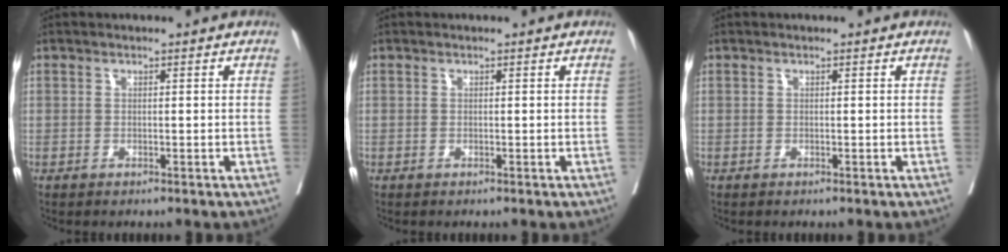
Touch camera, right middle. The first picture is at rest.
{"total": 0.0}
{"total": 0.0}